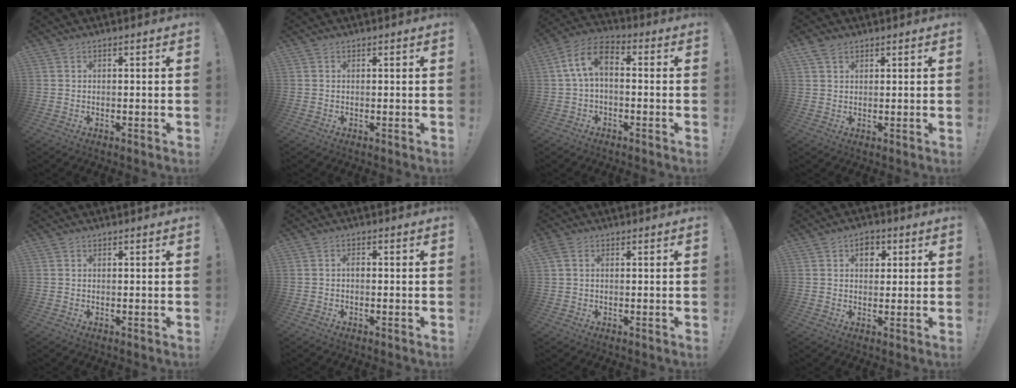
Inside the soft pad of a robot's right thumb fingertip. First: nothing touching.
{"total": 0.0}
{"total": 9.0, "force": [1.1, 5.1, 7.4], "torque": [-0.144, 0.007, 0.025]}
{"total": 3.7, "force": [2.4, 2.3, 1.5], "torque": [-0.030, -0.004, 0.047]}
{"total": 0.0}
{"total": 0.9, "force": [-0.4, 0.5, 0.7], "torque": [-0.013, 0.007, -0.009]}
{"total": 1.8, "force": [0.6, 1.3, 1.1], "torque": [-0.016, 0.002, 0.011]}
{"total": 4.7, "force": [1.6, 3.7, 2.4], "torque": [-0.019, -0.002, 0.023]}